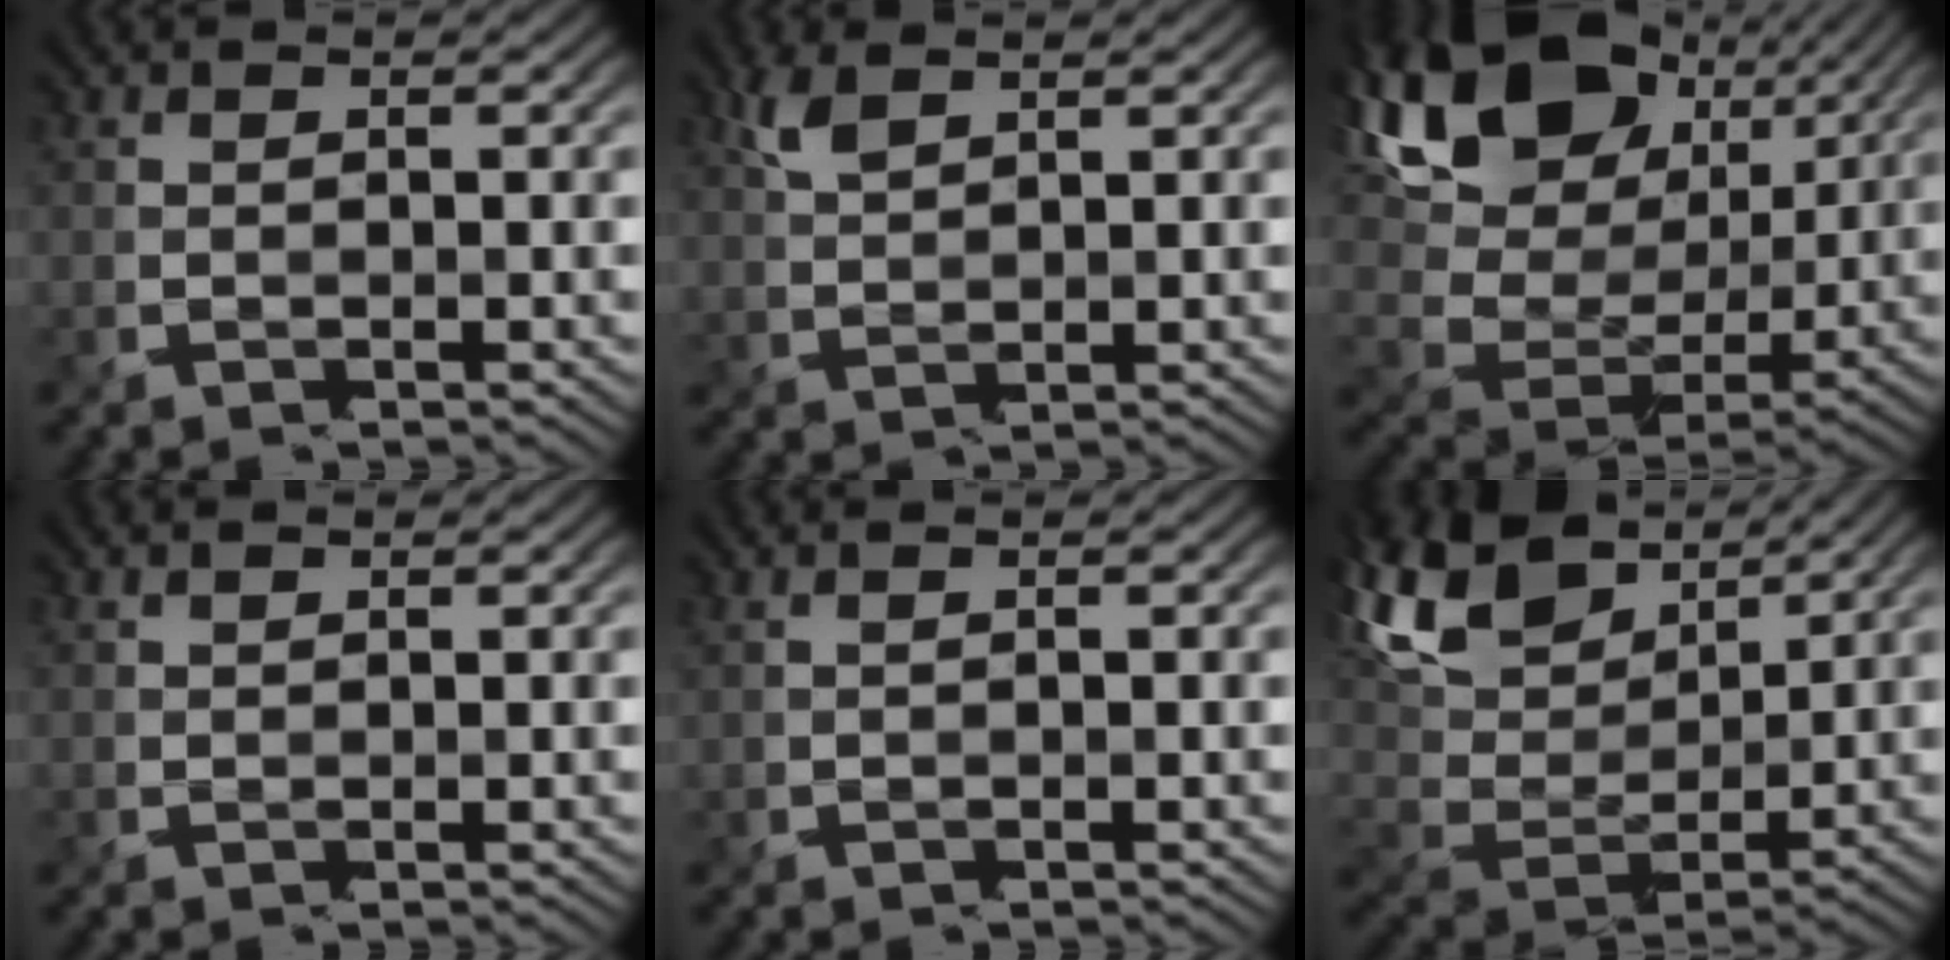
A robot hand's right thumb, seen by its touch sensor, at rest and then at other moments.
{"total": 2.8, "force": [2.0, 0.5, 1.8], "torque": [-0.055, -0.001, 0.053]}
{"total": 17.2, "force": [7.0, 10.9, 11.2], "torque": [-0.251, 0.013, 0.146]}
{"total": 0.8, "force": [0.7, -0.3, 0.0], "torque": [-0.009, -0.005, 0.018]}
{"total": 1.0, "force": [0.8, -0.6, 0.2], "torque": [-0.015, -0.003, 0.025]}
{"total": 14.4, "force": [8.6, 6.3, 9.7], "torque": [-0.247, 0.031, 0.162]}